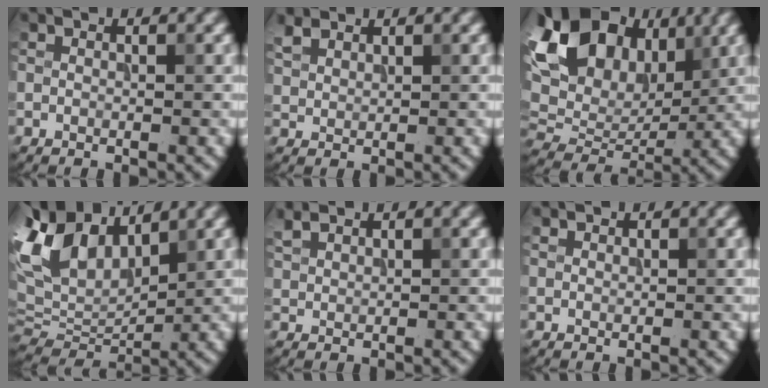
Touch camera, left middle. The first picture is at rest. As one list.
[{"total": 2.0, "force": [1.7, 0.9, 0.5], "torque": [-0.021, 0.012, 0.041]}, {"total": 15.9, "force": [6.2, 10.4, 10.3], "torque": [-0.214, 0.058, 0.110]}, {"total": 10.7, "force": [5.7, 6.3, 6.5], "torque": [-0.168, 0.034, 0.106]}, {"total": 1.5, "force": [1.4, 0.5, 0.4], "torque": [-0.015, 0.010, 0.036]}, {"total": 0.5, "force": [0.5, 0.2, -0.1], "torque": [0.004, 0.003, 0.009]}]